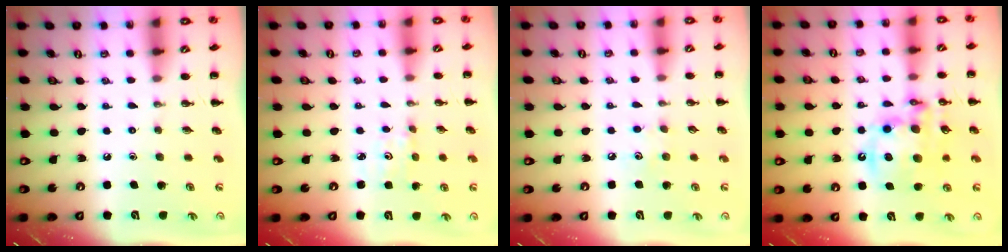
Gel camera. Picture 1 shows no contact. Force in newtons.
{"total": 1.8, "press": 1.7, "slide": 0.6}
{"total": 4.9, "press": 4.7, "slide": 1.0}
{"total": 15.3, "press": 14.9, "slide": 3.5}